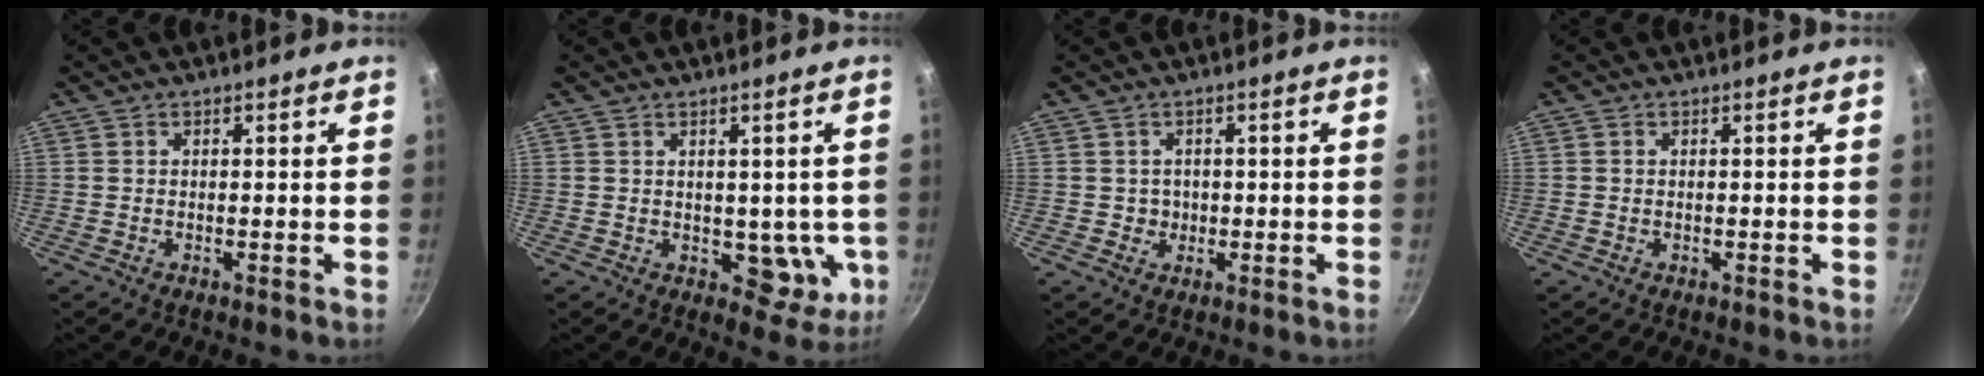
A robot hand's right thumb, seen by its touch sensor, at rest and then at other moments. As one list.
[{"total": 6.8, "force": [0.1, 4.6, 5.0], "torque": [-0.036, -0.003, 0.012]}, {"total": 2.0, "force": [0.0, 2.0, 0.4], "torque": [0.009, 0.000, 0.000]}, {"total": 0.0}]